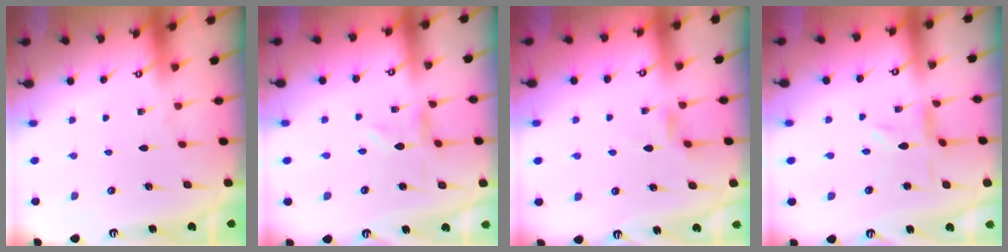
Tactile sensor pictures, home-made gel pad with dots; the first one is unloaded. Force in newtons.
{"total": 0.0}
{"total": 2.3, "press": 2.3, "slide": 0.4}
{"total": 0.5, "press": 0.4, "slide": 0.3}